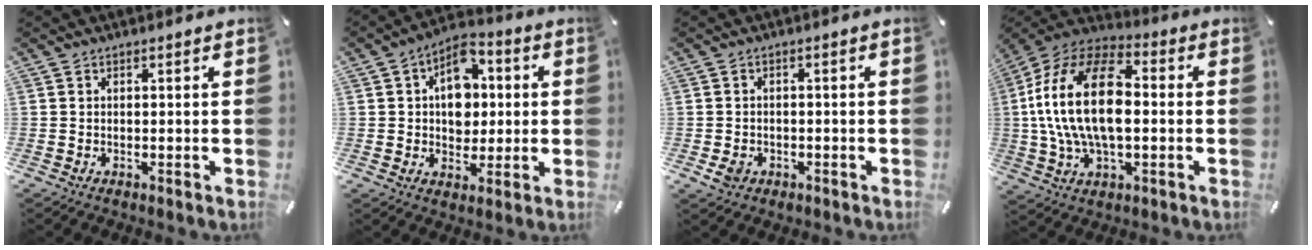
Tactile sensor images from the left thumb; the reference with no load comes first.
{"total": 10.7, "force": [1.6, 8.5, 6.3], "torque": [-0.083, 0.003, 0.028]}
{"total": 3.3, "force": [-1.4, 2.6, 1.6], "torque": [-0.040, 0.002, -0.028]}
{"total": 21.3, "force": [0.3, 12.6, 17.1], "torque": [-0.365, 0.010, 0.002]}